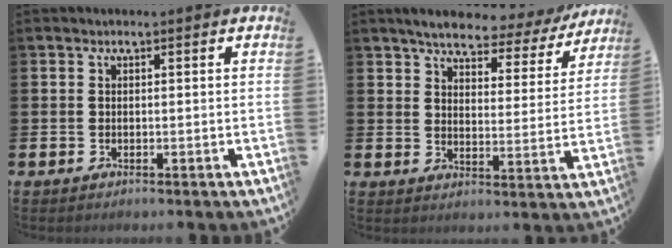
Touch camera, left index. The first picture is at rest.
{"total": 5.3, "force": [4.9, 1.1, 1.6], "torque": [-0.047, -0.032, 0.080]}